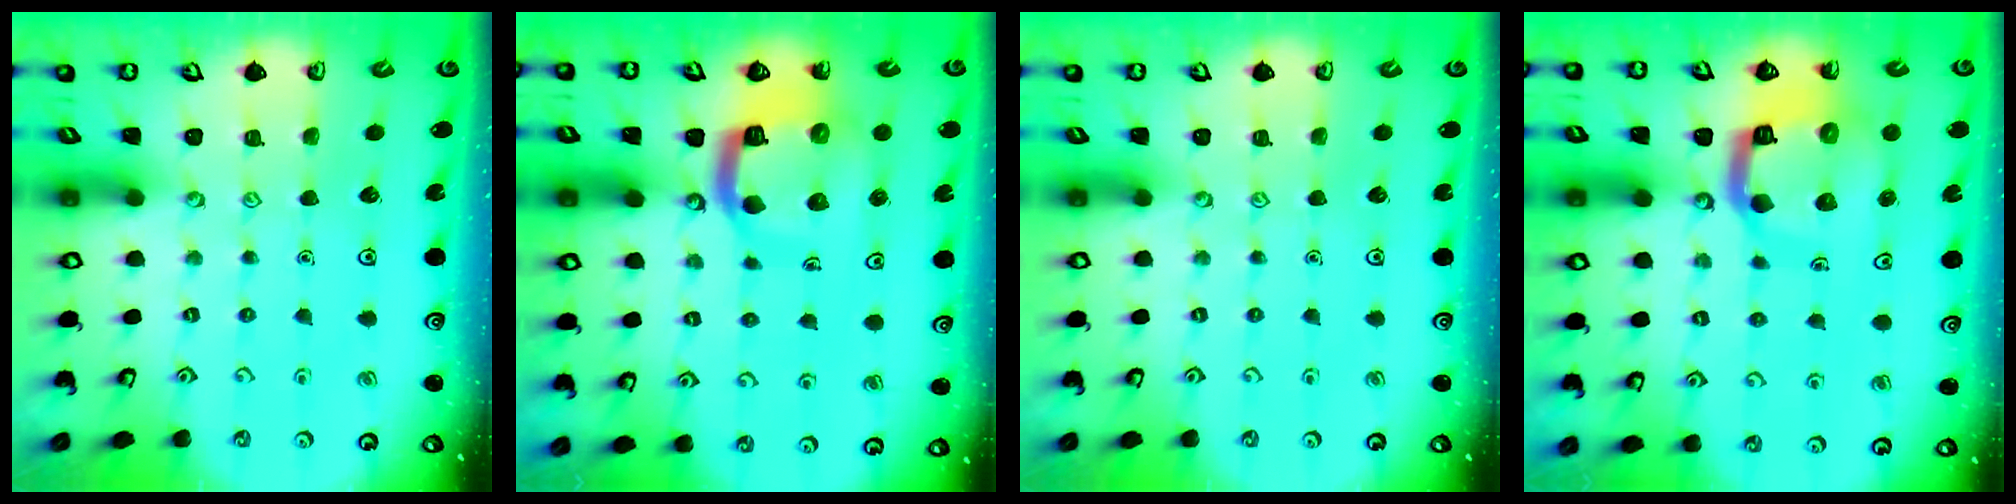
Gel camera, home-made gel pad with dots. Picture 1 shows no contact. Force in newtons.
{"total": 13.1, "press": 13.0, "slide": 1.3}
{"total": 0.0}
{"total": 13.8, "press": 13.7, "slide": 1.7}